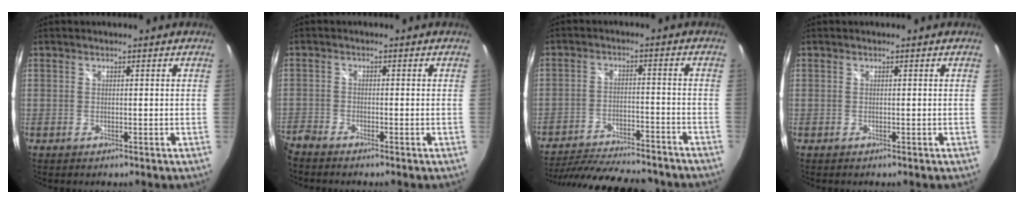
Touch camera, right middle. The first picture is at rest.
{"total": 4.4, "force": [-4.1, 1.0, 1.2], "torque": [-0.046, -0.019, -0.086]}
{"total": 23.0, "force": [-20.0, 4.9, 10.2], "torque": [-0.196, -0.026, -0.283]}
{"total": 0.0}